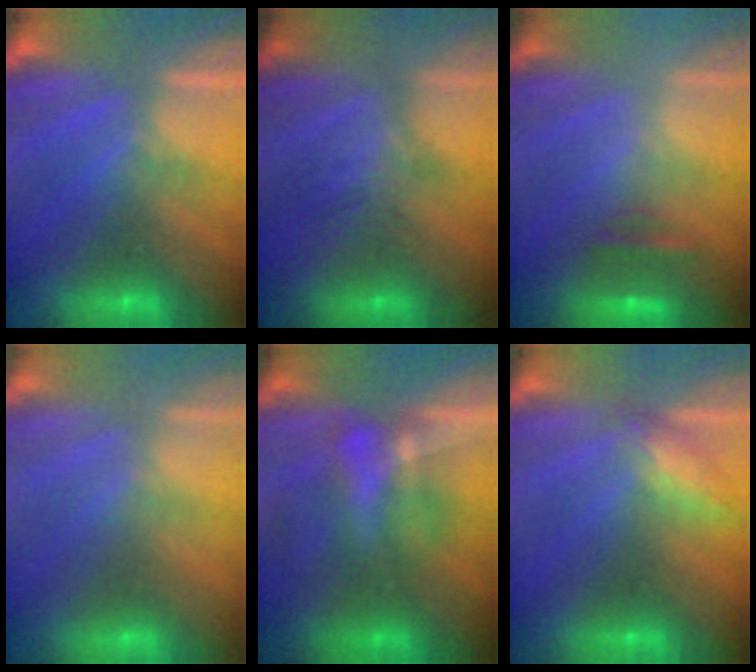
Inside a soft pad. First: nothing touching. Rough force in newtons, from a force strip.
{"total": 2.6}
{"total": 2.5}
{"total": 2.8}
{"total": 4.6}
{"total": 2.4}